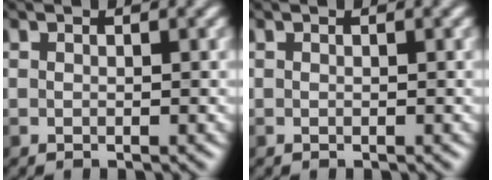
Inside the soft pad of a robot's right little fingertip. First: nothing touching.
{"total": 0.0}